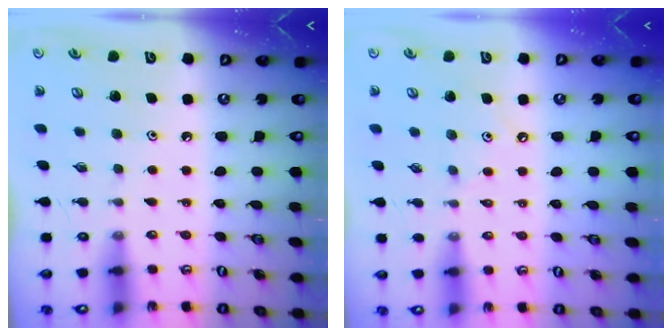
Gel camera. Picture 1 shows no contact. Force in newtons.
{"total": 5.5, "press": 5.4, "slide": 0.8}